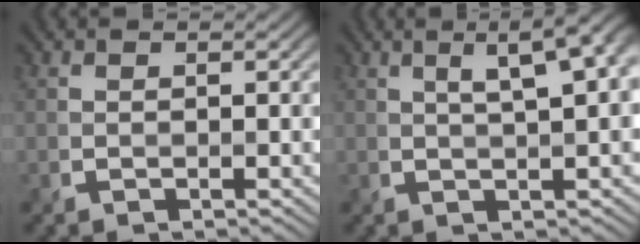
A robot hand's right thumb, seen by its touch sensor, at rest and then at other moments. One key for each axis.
{"total": 7.7, "fx": 2.8, "fy": 2.1, "fz": 6.8, "tx": -0.068, "ty": 0.033, "tz": 0.026}